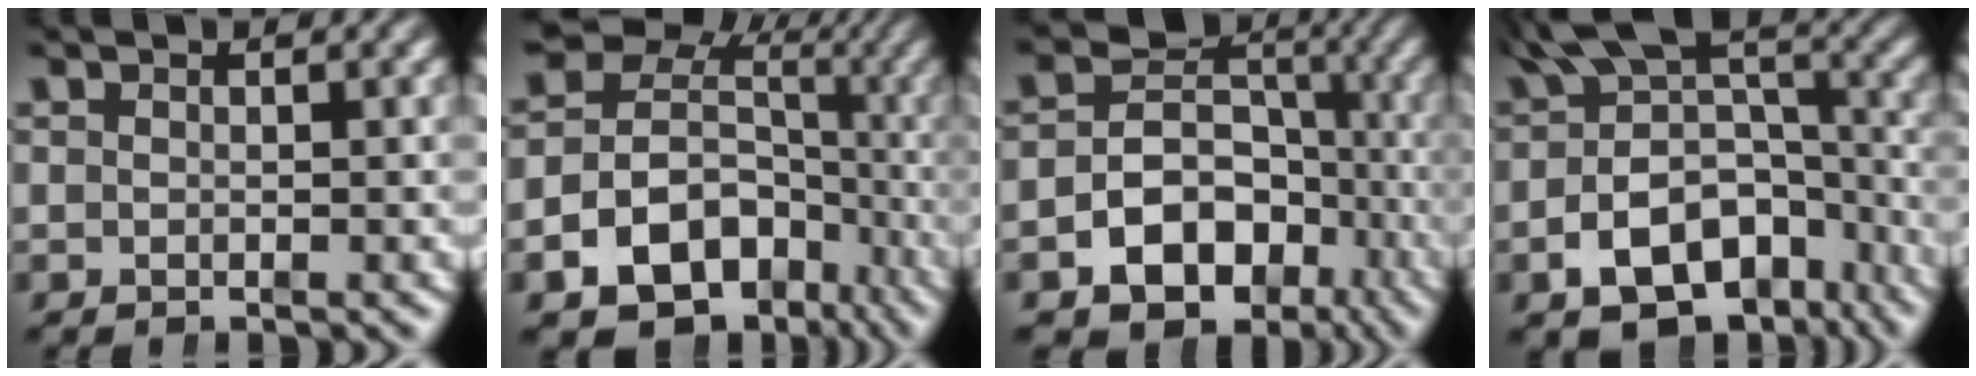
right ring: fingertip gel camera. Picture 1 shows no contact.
{"total": 18.5, "force": [-5.6, 15.4, 8.6], "torque": [-0.162, -0.068, -0.081]}
{"total": 14.6, "force": [-5.9, 11.9, 6.1], "torque": [-0.116, -0.059, -0.084]}
{"total": 11.0, "force": [-4.3, 7.6, 6.6], "torque": [-0.108, -0.026, -0.065]}